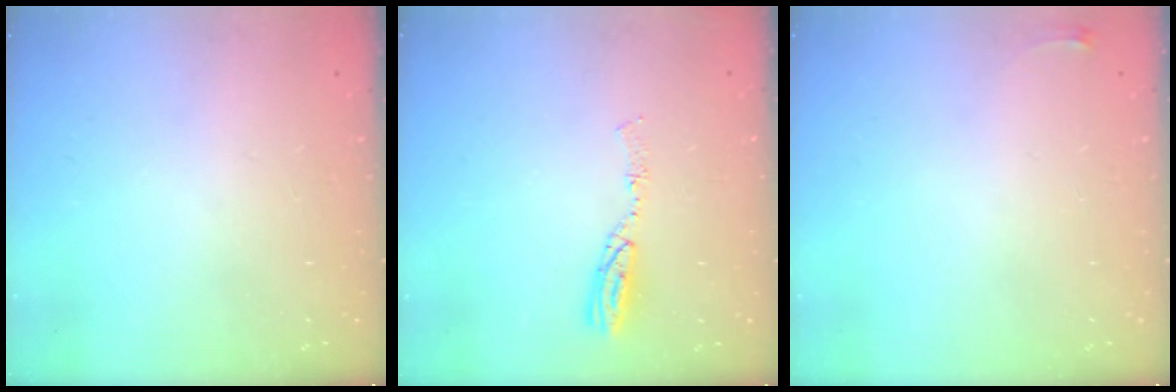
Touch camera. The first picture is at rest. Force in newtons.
{"total": 5.0, "press": 5.0, "slide": 0.2}
{"total": 2.6, "press": 2.6, "slide": 0.6}